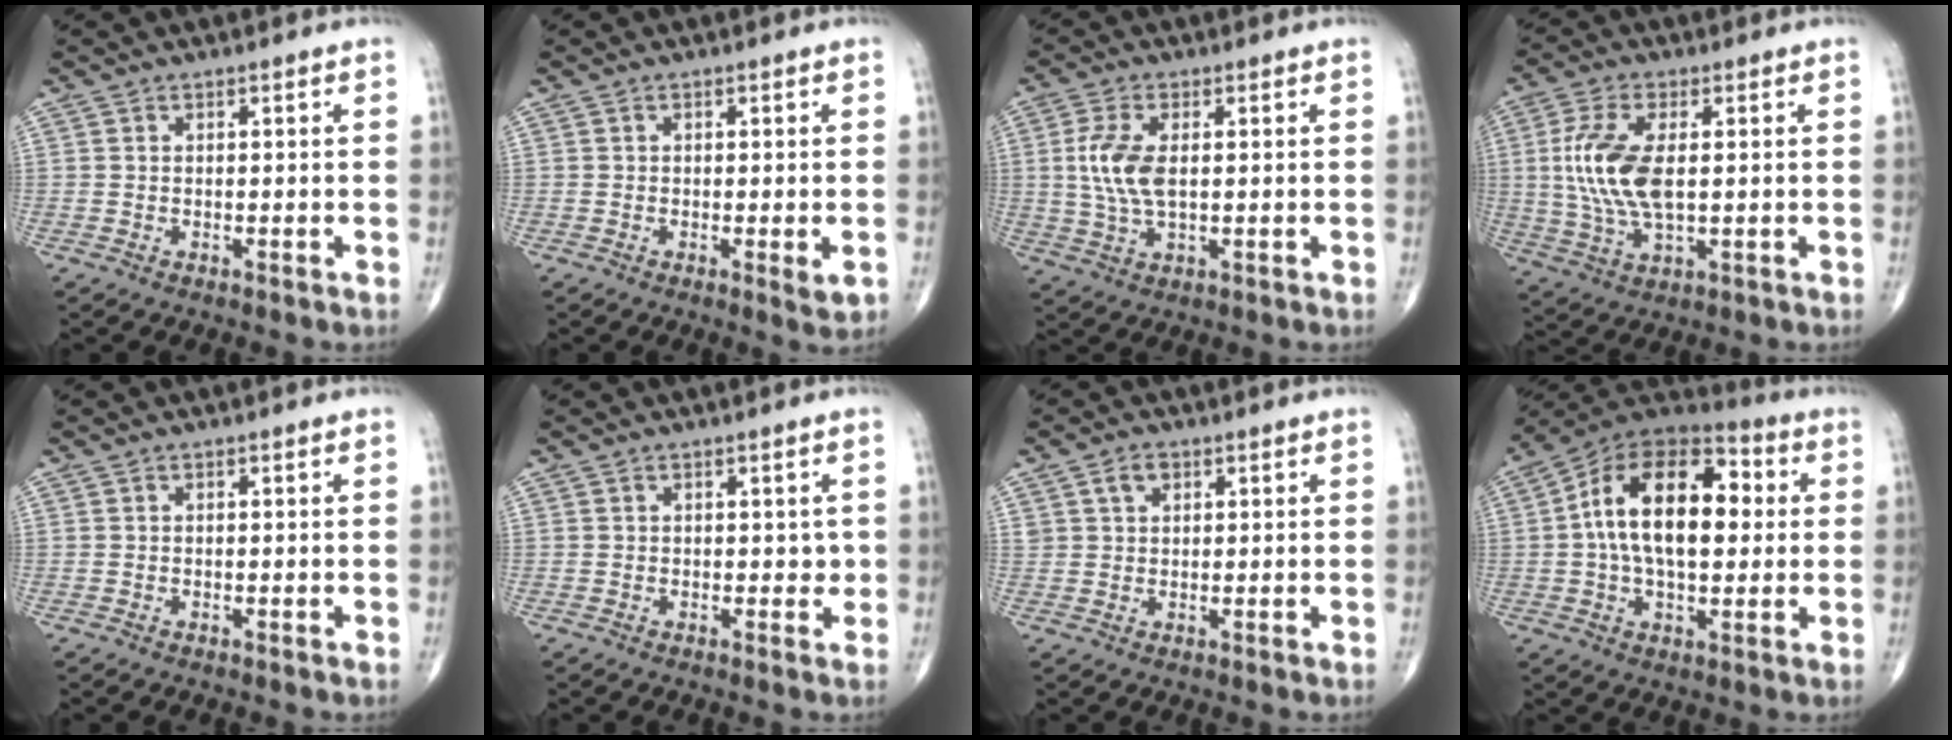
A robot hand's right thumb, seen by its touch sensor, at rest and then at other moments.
{"total": 2.4, "force": [-0.6, 0.6, 2.3], "torque": [-0.028, -0.007, -0.008]}
{"total": 8.1, "force": [0.8, 3.9, 7.1], "torque": [-0.162, -0.003, 0.019]}
{"total": 12.4, "force": [1.1, 5.8, 10.9], "torque": [-0.240, -0.004, 0.027]}
{"total": 0.0}
{"total": 1.4, "force": [0.2, 1.0, 0.9], "torque": [0.003, 0.003, -0.001]}
{"total": 3.1, "force": [1.4, 2.2, 1.6], "torque": [-0.021, 0.001, 0.027]}
{"total": 20.5, "force": [2.1, 11.6, 16.8], "torque": [-0.262, 0.028, 0.025]}